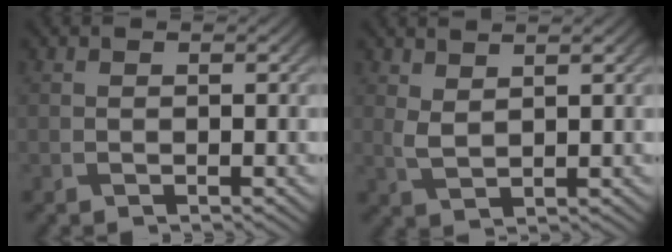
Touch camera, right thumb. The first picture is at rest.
{"total": 2.2, "force": [1.4, 0.6, 1.6], "torque": [-0.044, -0.002, 0.034]}